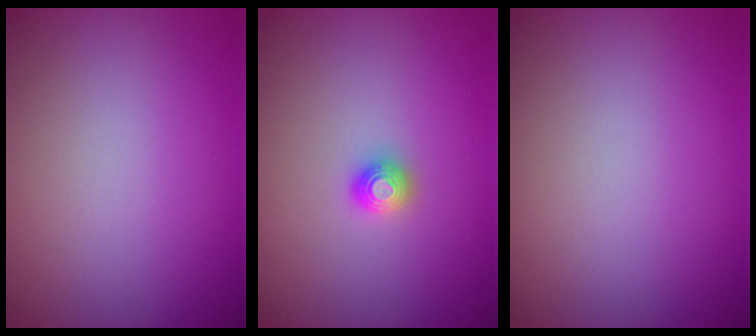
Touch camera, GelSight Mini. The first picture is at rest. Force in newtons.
{"total": 1.2, "press": 1.2, "slide": 0.1}
{"total": 0.0}